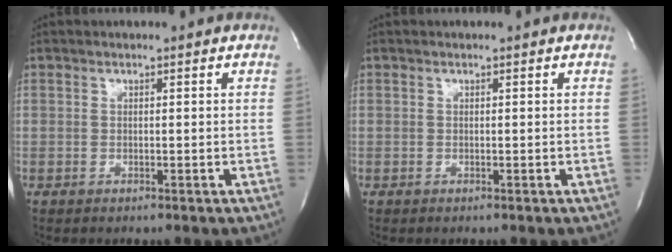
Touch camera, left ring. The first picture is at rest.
{"total": 0.0}